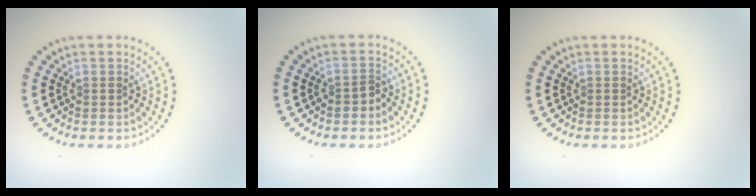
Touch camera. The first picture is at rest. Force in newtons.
{"total": 1.1, "press": 1.0, "slide": 0.4}
{"total": 0.0}